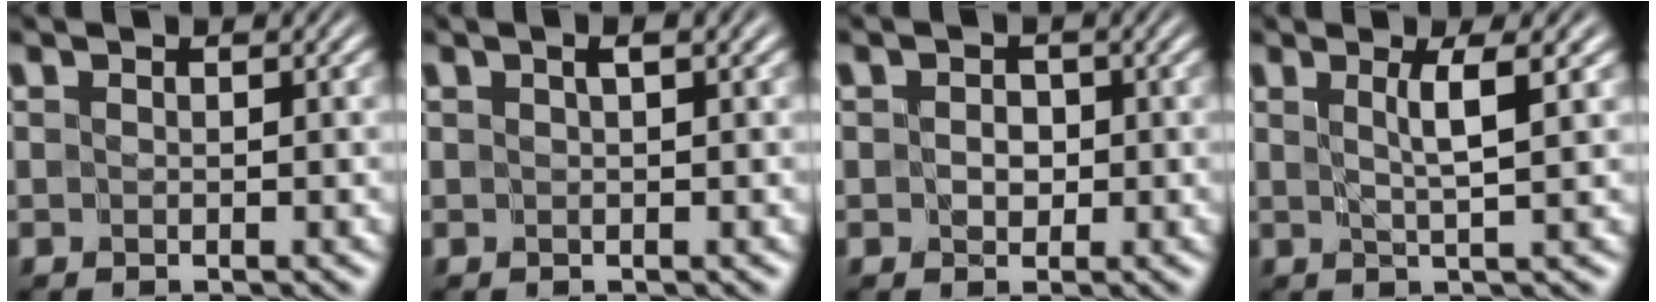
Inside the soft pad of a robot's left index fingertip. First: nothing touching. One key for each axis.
{"total": 1.5, "fx": 0.8, "fy": 0.2, "fz": 1.3, "tx": -0.014, "ty": -0.006, "tz": 0.010}
{"total": 1.6, "fx": 0.0, "fy": 1.3, "fz": 1.0, "tx": -0.011, "ty": 0.001, "tz": -0.005}
{"total": 2.9, "fx": 1.0, "fy": 0.2, "fz": 2.7, "tx": -0.036, "ty": -0.001, "tz": 0.016}